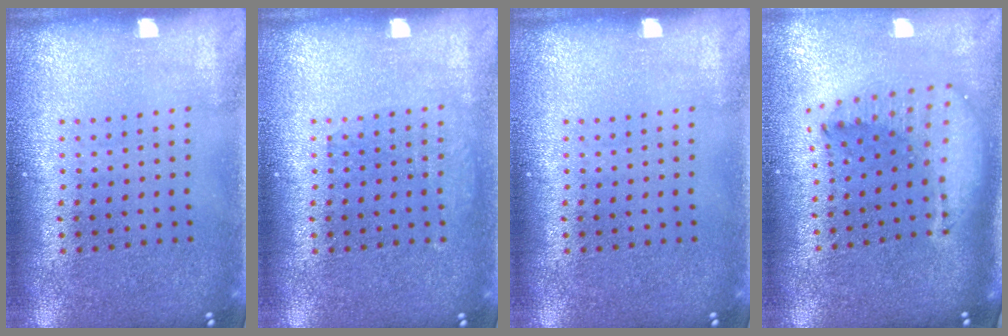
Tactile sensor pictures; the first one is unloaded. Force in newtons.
{"total": 0.8, "press": 0.8, "slide": 0.1}
{"total": 0.0}
{"total": 2.1, "press": 1.7, "slide": 1.3}